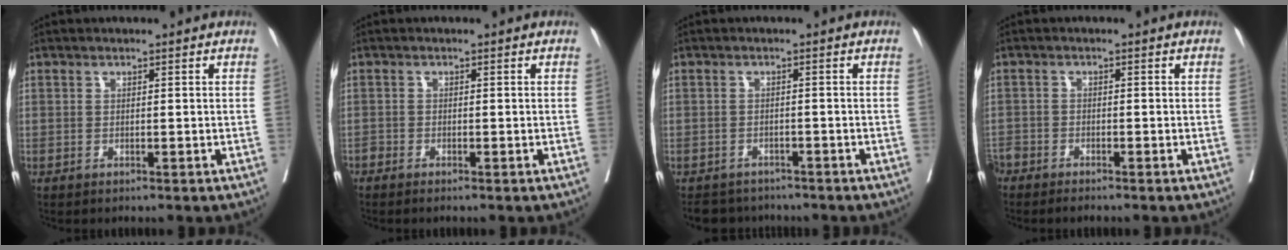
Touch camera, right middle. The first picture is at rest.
{"total": 0.9, "force": [-0.9, 0.1, 0.3], "torque": [-0.007, -0.001, -0.019]}
{"total": 5.1, "force": [-4.7, 2.0, 0.1], "torque": [0.005, 0.001, -0.068]}
{"total": 5.5, "force": [-4.8, 1.6, 2.2], "torque": [-0.044, -0.009, -0.084]}